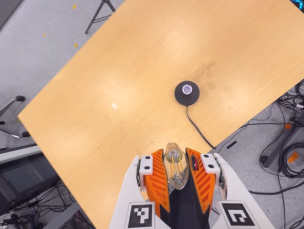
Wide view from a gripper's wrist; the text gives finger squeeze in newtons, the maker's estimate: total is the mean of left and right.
{"total": 20.2, "left": 22.5, "right": 17.9}